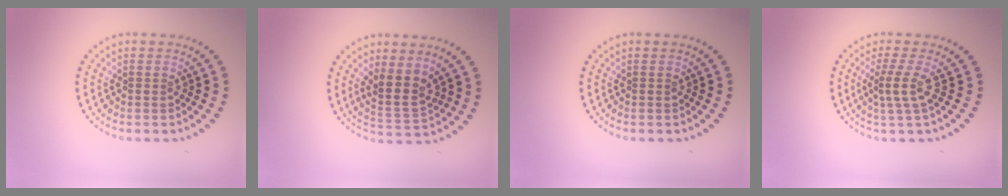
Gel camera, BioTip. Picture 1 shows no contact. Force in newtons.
{"total": 2.9, "press": 2.4, "slide": 1.7}
{"total": 0.0}
{"total": 2.4, "press": 1.6, "slide": 1.8}